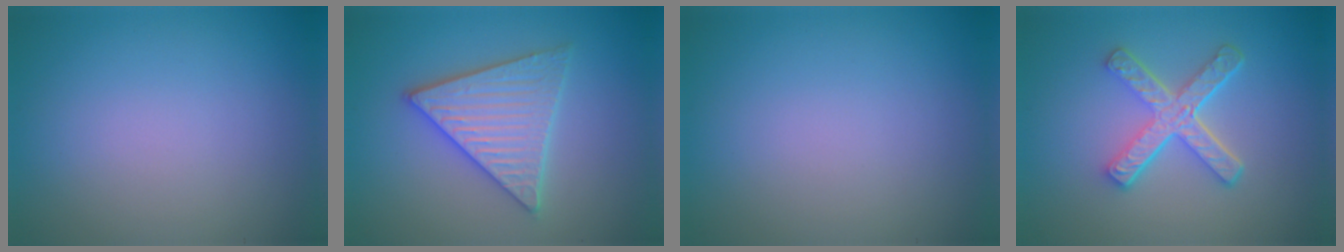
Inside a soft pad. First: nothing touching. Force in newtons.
{"total": 5.7, "press": 5.6, "slide": 0.8}
{"total": 0.0}
{"total": 5.1, "press": 3.6, "slide": 3.5}